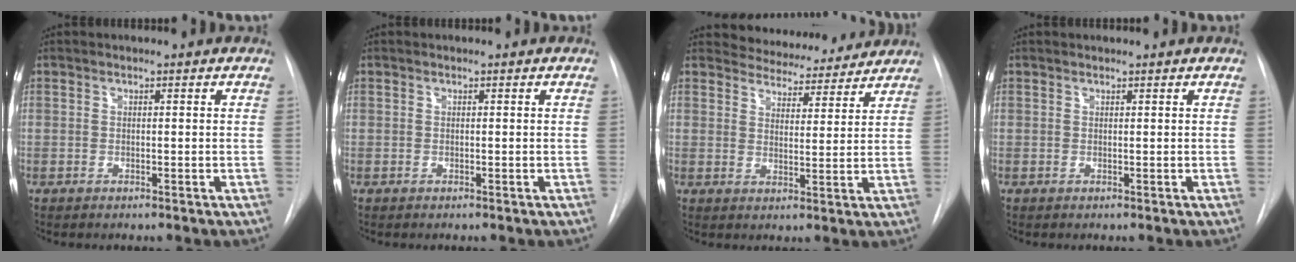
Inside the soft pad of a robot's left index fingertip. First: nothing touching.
{"total": 0.0}
{"total": 9.5, "force": [9.1, 2.5, 0.9], "torque": [-0.003, 0.000, 0.117]}
{"total": 0.6, "force": [0.6, -0.1, 0.1], "torque": [-0.002, 0.009, 0.012]}